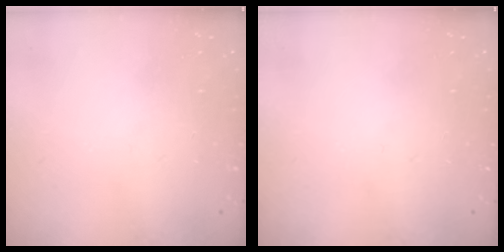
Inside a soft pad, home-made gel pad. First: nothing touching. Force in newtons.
{"total": 0.0}